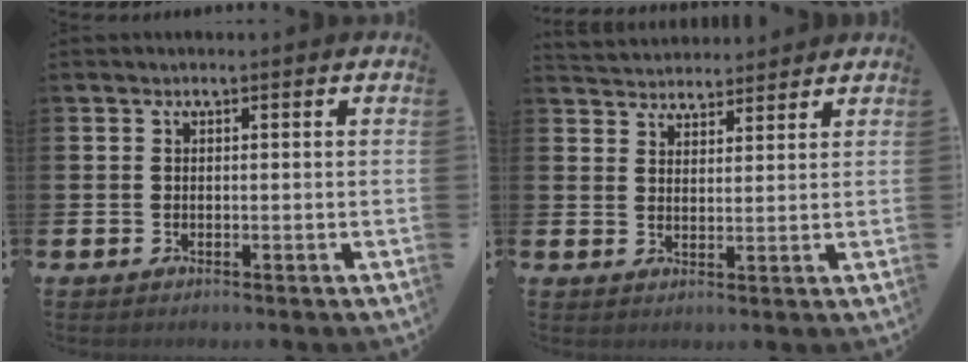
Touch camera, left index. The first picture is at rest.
{"total": 3.8, "force": [3.7, 0.8, -0.5], "torque": [-0.006, -0.017, 0.068]}